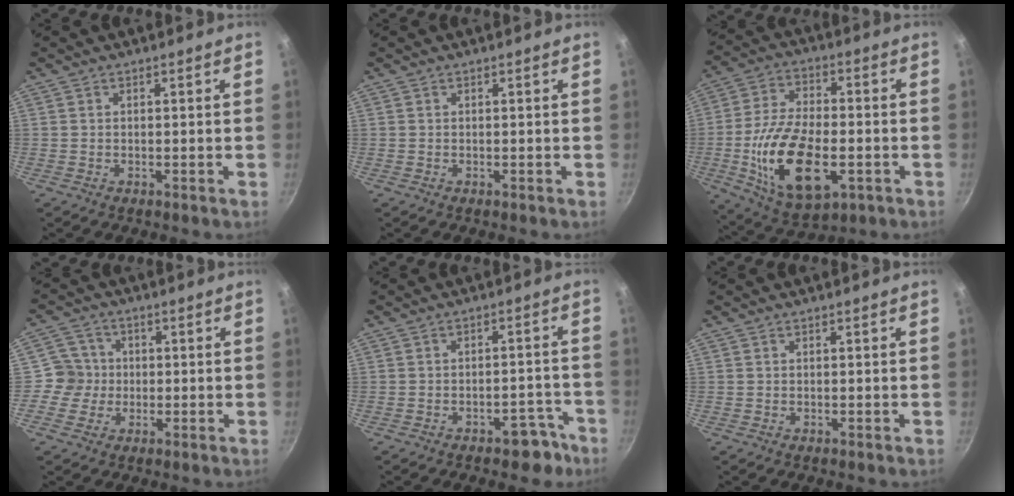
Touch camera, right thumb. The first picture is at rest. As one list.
[{"total": 0.0}, {"total": 19.5, "force": [-4.6, 10.0, 16.0], "torque": [-0.288, 0.007, -0.069]}, {"total": 5.7, "force": [-0.6, 5.6, 0.5], "torque": [0.026, 0.014, -0.021]}, {"total": 6.0, "force": [-4.0, 3.0, 3.3], "torque": [-0.024, 0.042, -0.049]}, {"total": 0.0}]